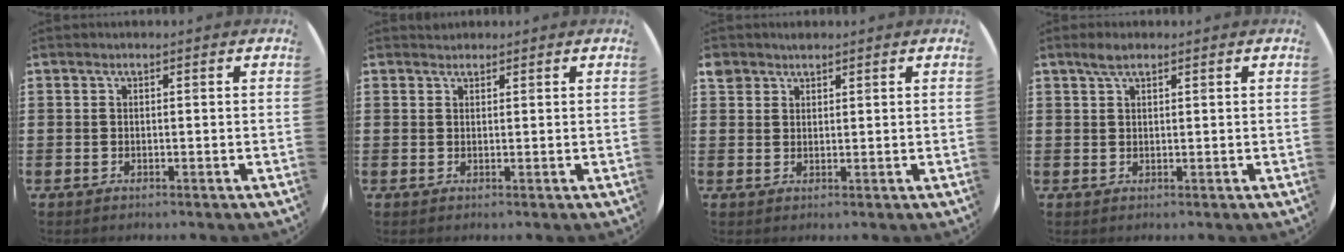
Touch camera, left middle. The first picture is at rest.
{"total": 0.9, "force": [0.9, 0.3, -0.2], "torque": [0.002, 0.003, 0.017]}
{"total": 1.9, "force": [1.6, 1.0, 0.0], "torque": [-0.002, 0.004, 0.033]}
{"total": 2.2, "force": [1.6, 0.8, 1.2], "torque": [-0.018, 0.003, 0.028]}